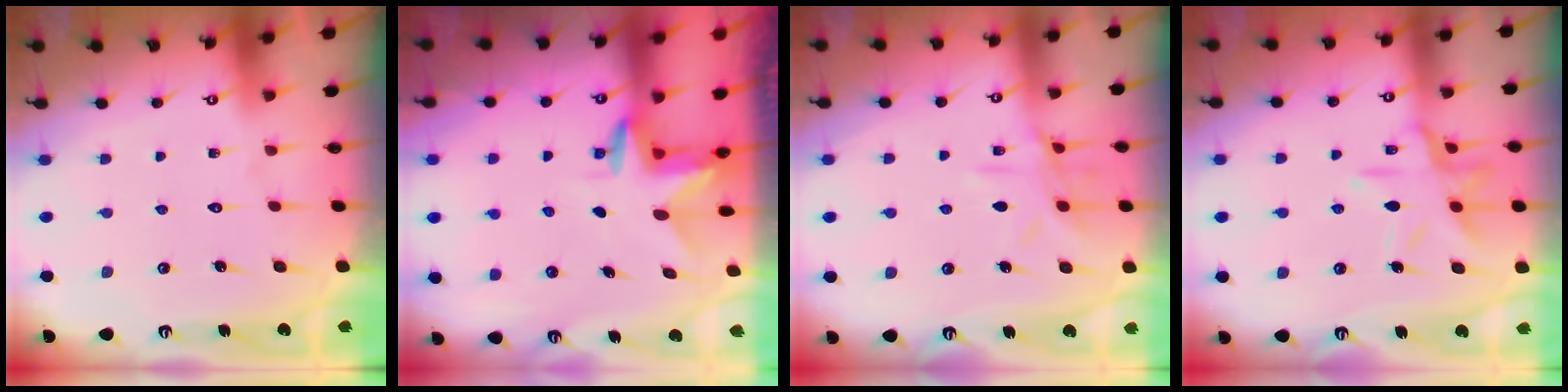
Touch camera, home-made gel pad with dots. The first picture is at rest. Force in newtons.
{"total": 3.0, "press": 3.0, "slide": 0.2}
{"total": 9.3, "press": 9.3, "slide": 0.8}
{"total": 13.4, "press": 13.3, "slide": 0.9}